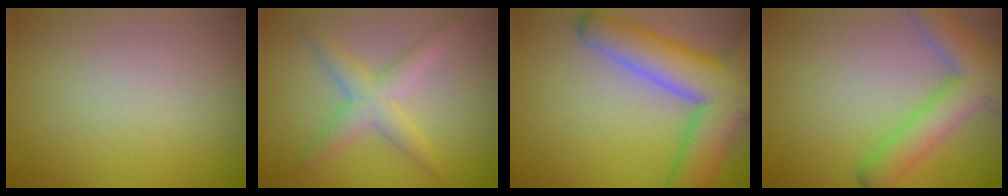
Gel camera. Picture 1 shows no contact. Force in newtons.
{"total": 2.9, "press": 2.9, "slide": 0.0}
{"total": 9.5, "press": 9.5, "slide": 0.6}
{"total": 5.4, "press": 5.3, "slide": 0.3}